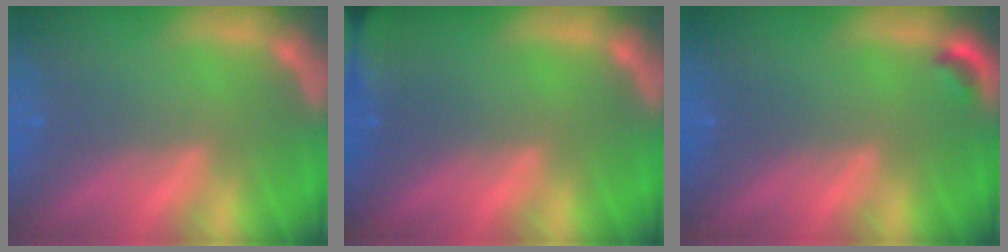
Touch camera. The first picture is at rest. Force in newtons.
{"total": 5.4}
{"total": 0.9}